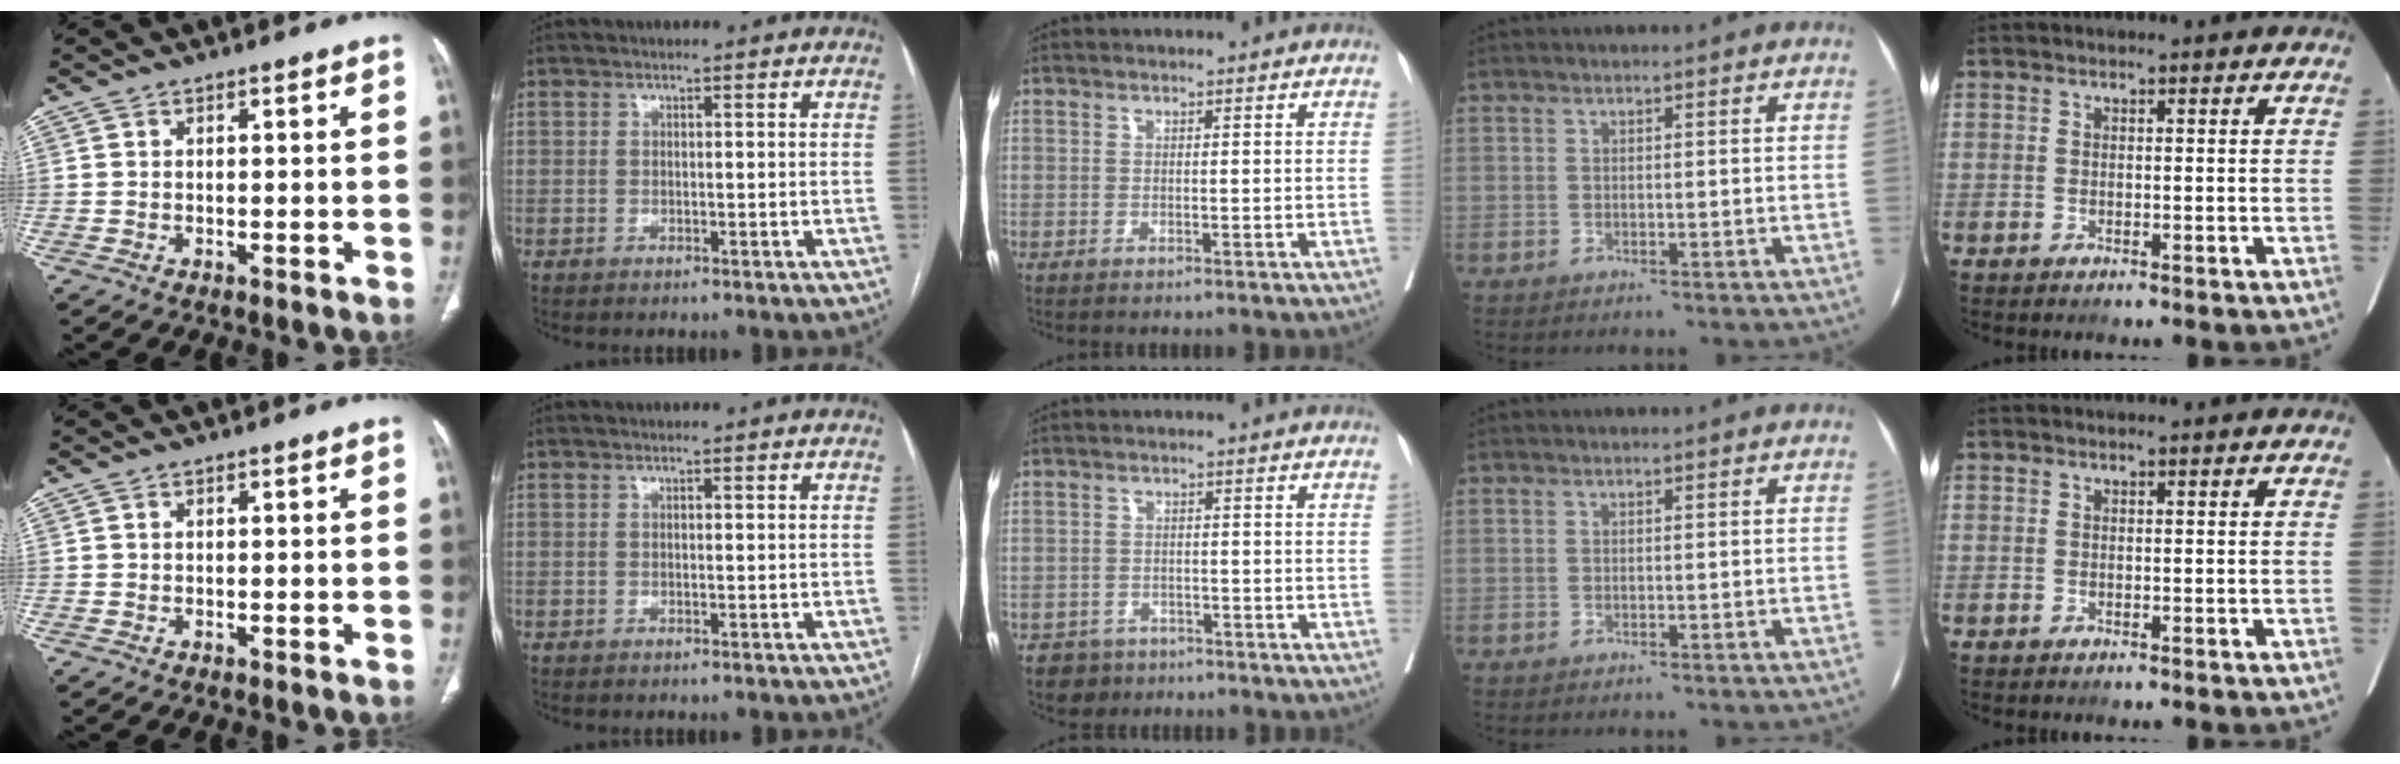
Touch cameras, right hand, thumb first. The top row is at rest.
{"middle": {"total": 3.1, "force": [-2.2, 2.2, -0.2], "torque": [0.004, 0.008, -0.036]}}